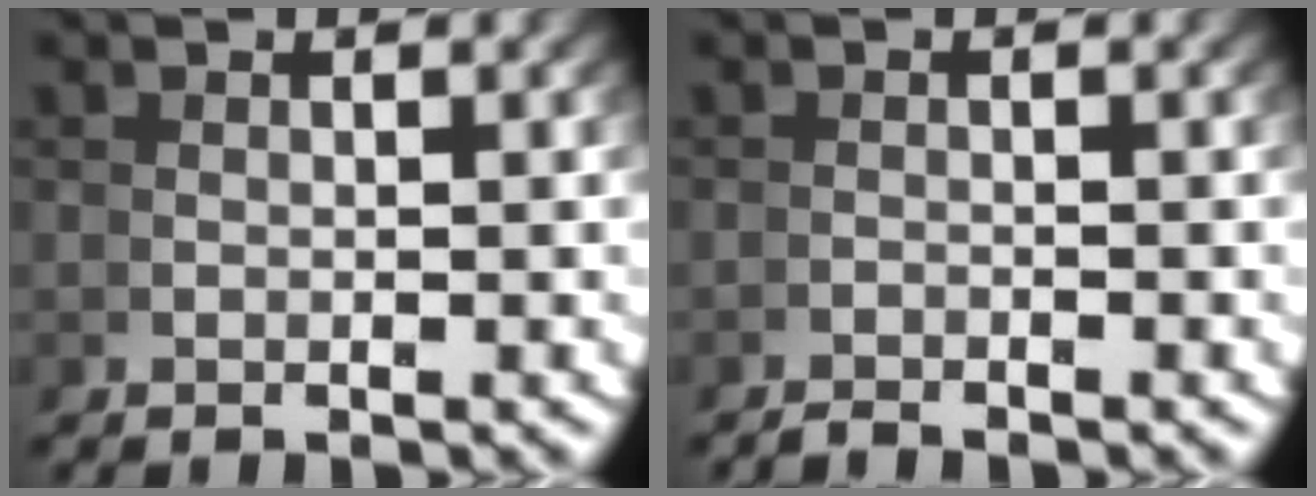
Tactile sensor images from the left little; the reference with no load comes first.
{"total": 1.4, "force": [-1.0, -0.9, -0.5], "torque": [0.016, 0.001, -0.022]}